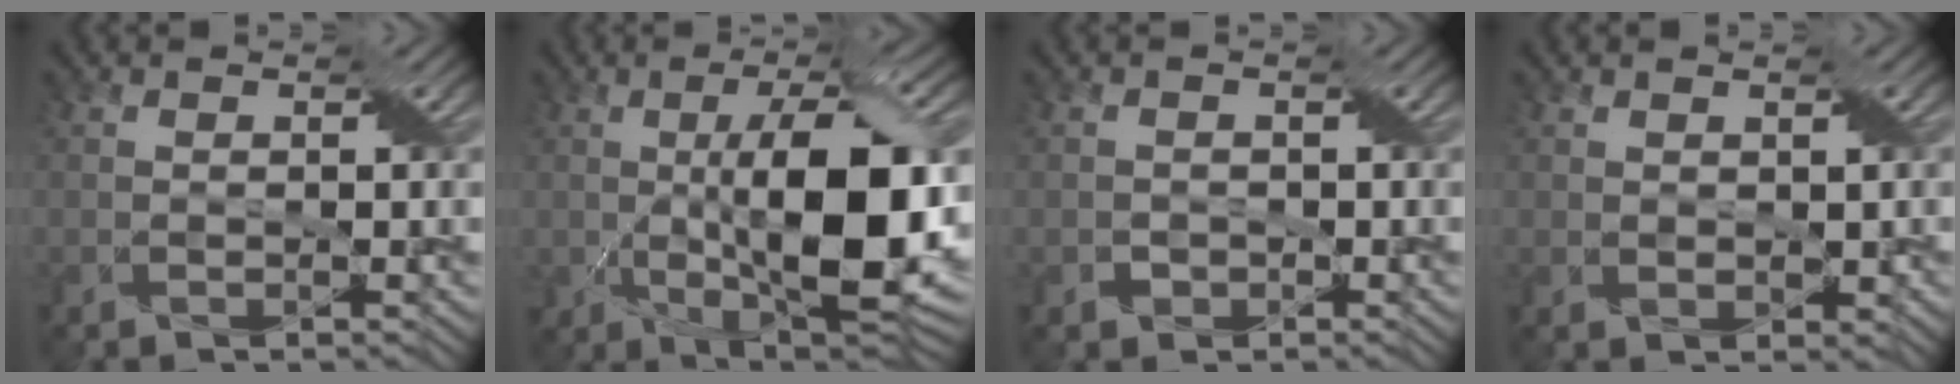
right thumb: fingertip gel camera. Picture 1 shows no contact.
{"total": 14.4, "force": [-0.9, 5.9, 13.1], "torque": [-0.203, 0.005, -0.013]}
{"total": 1.3, "force": [-0.6, 1.1, 0.0], "torque": [0.000, -0.003, -0.010]}
{"total": 1.1, "force": [0.7, 0.7, 0.4], "torque": [-0.012, -0.004, 0.019]}